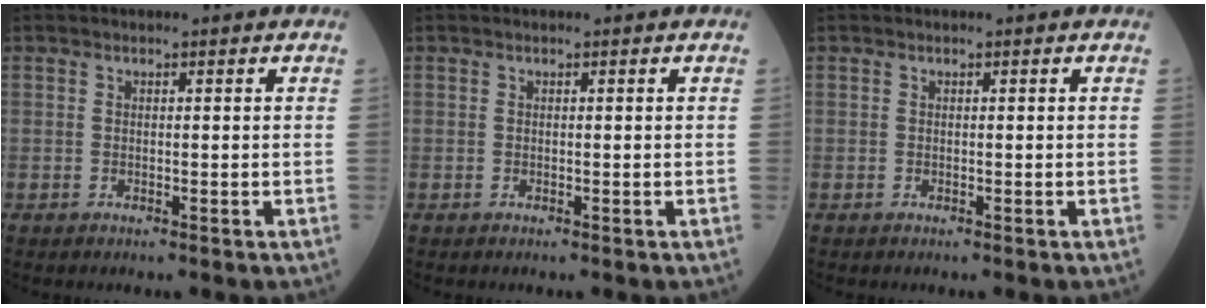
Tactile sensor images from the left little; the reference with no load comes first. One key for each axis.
{"total": 0.0}
{"total": 0.0}